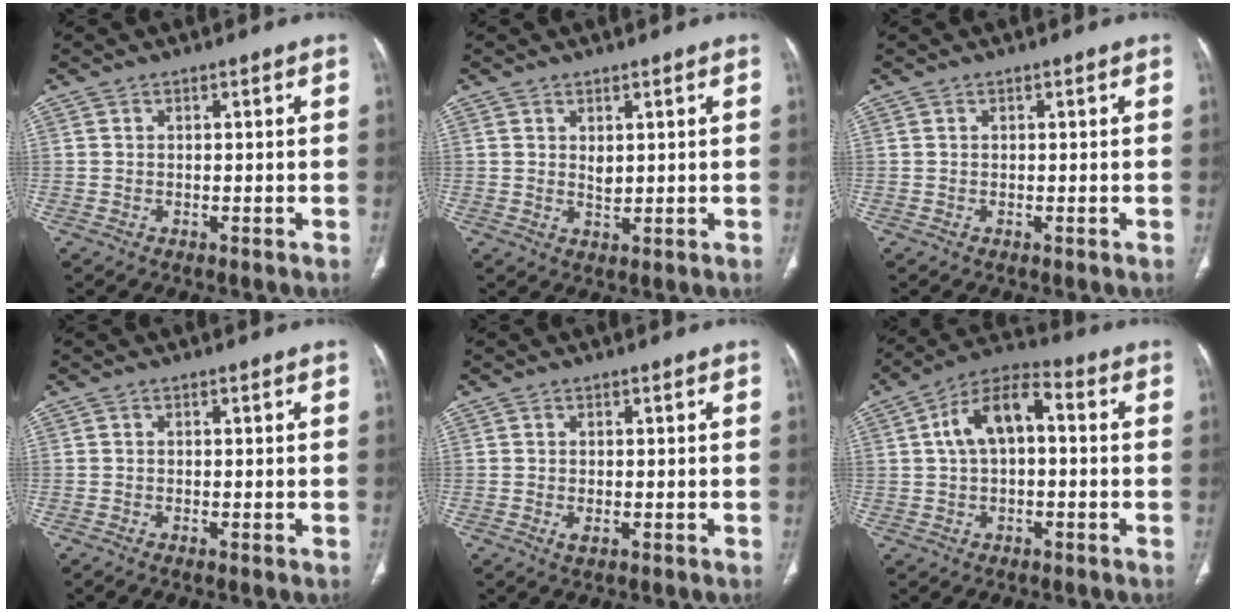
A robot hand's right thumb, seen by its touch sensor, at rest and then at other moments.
{"total": 2.1, "force": [0.8, 1.0, 1.6], "torque": [-0.024, -0.010, 0.019]}
{"total": 0.0}
{"total": 0.7, "force": [-0.3, 0.2, 0.6], "torque": [-0.015, -0.002, -0.008]}
{"total": 1.5, "force": [-0.5, 0.7, 1.3], "torque": [-0.027, -0.003, -0.007]}
{"total": 10.4, "force": [1.3, 5.6, 8.7], "torque": [-0.155, 0.033, 0.010]}